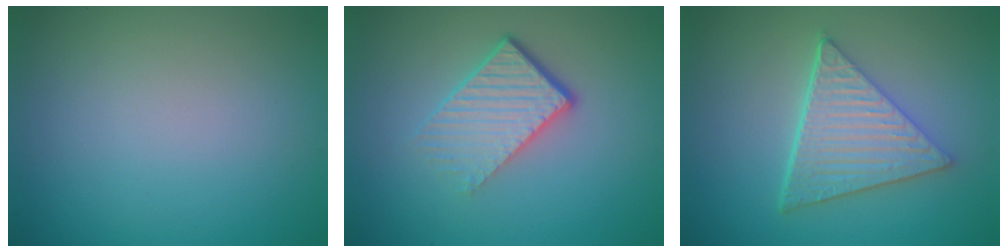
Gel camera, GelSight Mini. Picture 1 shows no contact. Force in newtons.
{"total": 4.7, "press": 2.9, "slide": 3.8}
{"total": 5.9, "press": 4.3, "slide": 4.0}